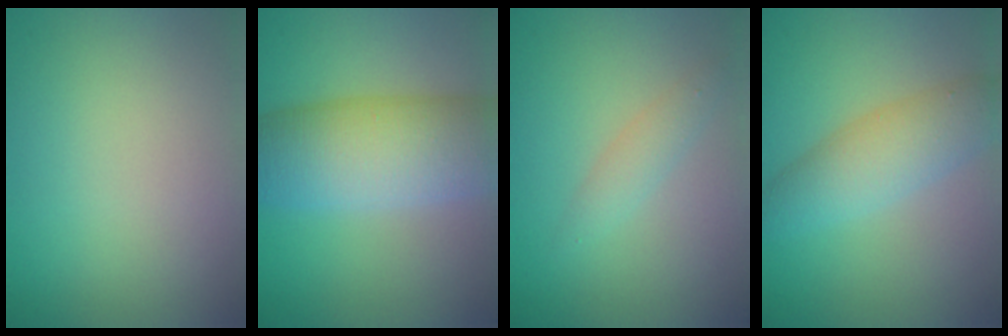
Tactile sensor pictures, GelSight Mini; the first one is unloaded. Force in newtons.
{"total": 9.3, "press": 9.3, "slide": 0.2}
{"total": 1.6, "press": 1.6, "slide": 0.0}
{"total": 4.6, "press": 4.6, "slide": 0.1}